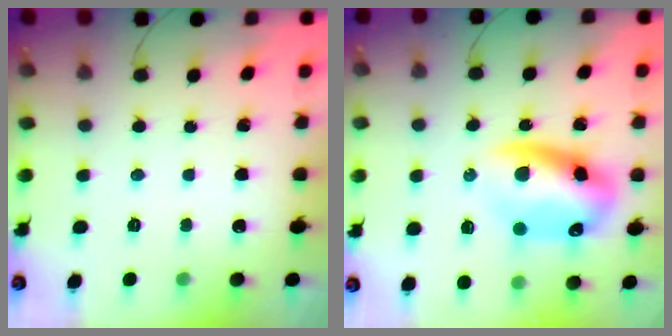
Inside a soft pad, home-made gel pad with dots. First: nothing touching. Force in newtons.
{"total": 14.5, "press": 14.1, "slide": 3.7}